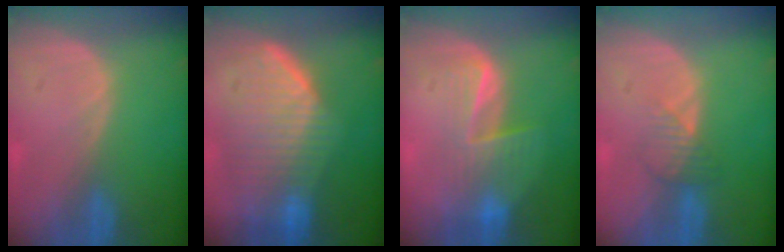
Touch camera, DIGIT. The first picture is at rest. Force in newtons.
{"total": 9.8, "press": 9.0, "slide": 3.8}
{"total": 6.6, "press": 6.2, "slide": 2.1}
{"total": 2.7, "press": 2.7, "slide": 0.3}